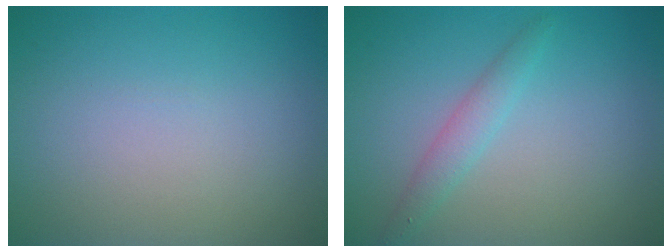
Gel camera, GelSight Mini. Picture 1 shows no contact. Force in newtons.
{"total": 1.8, "press": 1.8, "slide": 0.1}